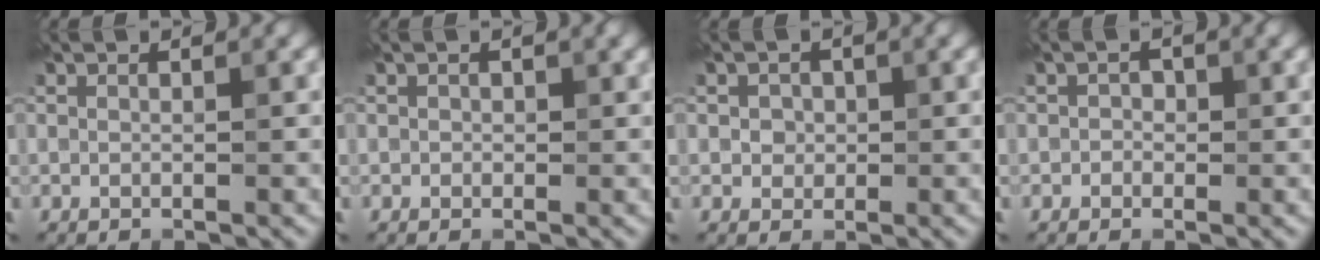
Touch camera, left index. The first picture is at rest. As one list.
[{"total": 0.7, "force": [0.1, 0.7, 0.0], "torque": [0.006, 0.002, -0.001]}, {"total": 1.4, "force": [0.4, 1.3, 0.2], "torque": [0.002, 0.008, -0.002]}, {"total": 1.1, "force": [-0.2, 1.0, 0.2], "torque": [0.014, 0.007, -0.011]}]